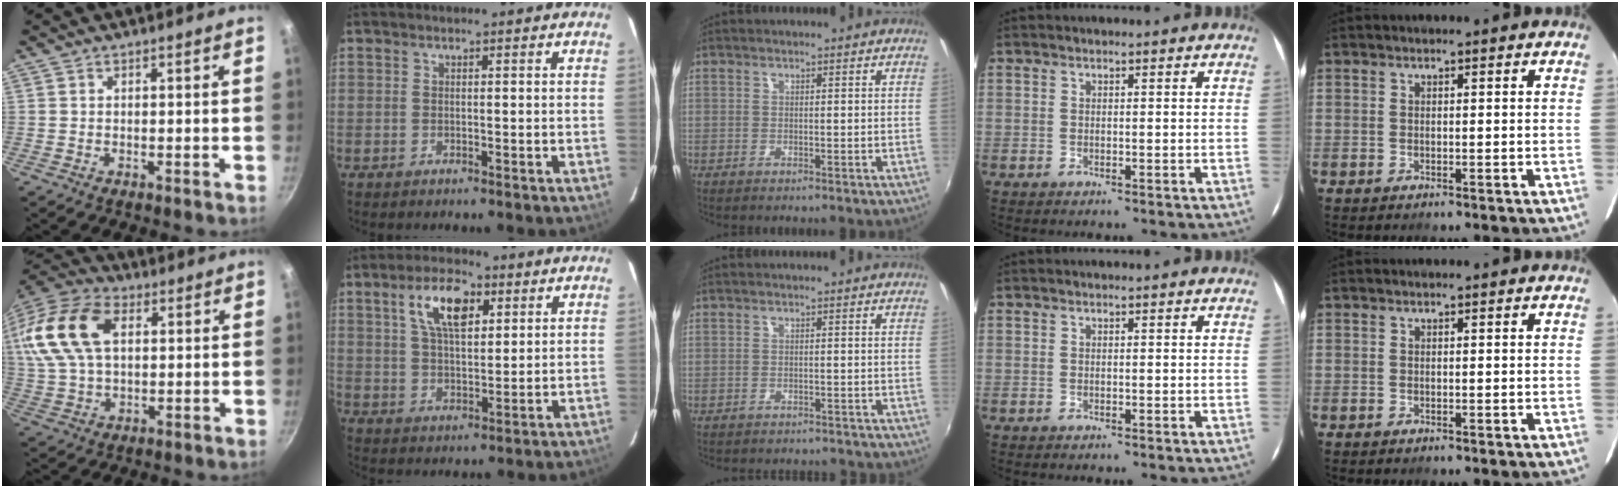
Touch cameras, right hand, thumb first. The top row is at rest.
{"thumb": {"total": 20.6, "force": [5.3, 12.9, 15.1], "torque": [-0.307, 0.019, 0.091]}, "index": {"total": 9.9, "force": [4.3, 4.3, 7.8], "torque": [-0.143, 0.019, 0.077]}, "middle": {"total": 8.6, "force": [-7.8, 2.4, 2.7], "torque": [-0.063, -0.010, -0.099]}}